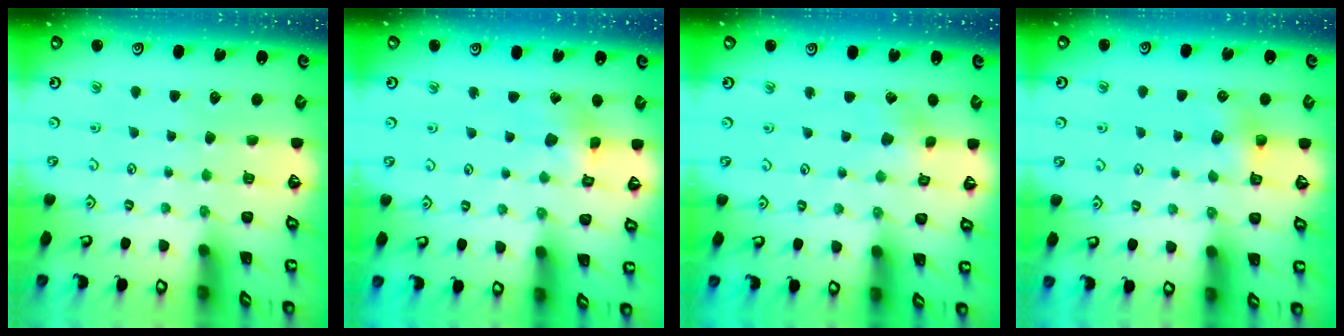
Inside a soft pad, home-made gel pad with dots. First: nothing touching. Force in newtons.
{"total": 4.1, "press": 4.1, "slide": 0.5}
{"total": 2.8, "press": 2.8, "slide": 0.2}
{"total": 5.1, "press": 5.1, "slide": 0.4}